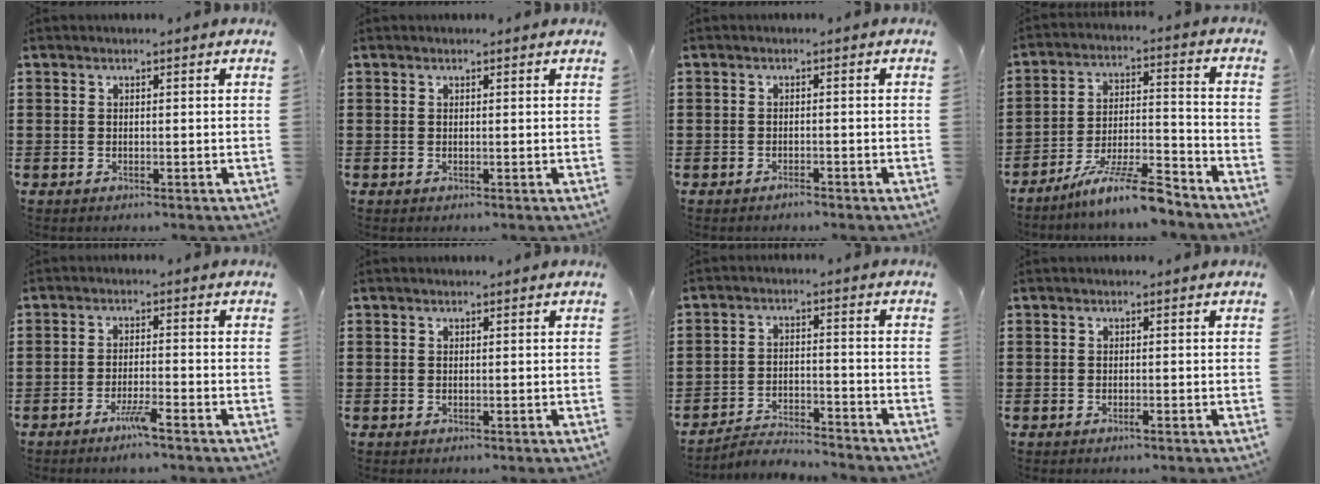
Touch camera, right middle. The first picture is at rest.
{"total": 0.0}
{"total": 0.8, "force": [-0.8, 0.1, 0.3], "torque": [-0.008, -0.003, -0.015]}
{"total": 9.8, "force": [-8.3, 0.3, 5.2], "torque": [-0.092, 0.009, -0.157]}
{"total": 3.6, "force": [-2.6, 0.0, 2.5], "torque": [-0.047, -0.002, -0.047]}
{"total": 0.0}
{"total": 3.8, "force": [-3.8, 0.2, 0.4], "torque": [-0.013, 0.006, -0.081]}
{"total": 0.6, "force": [-0.3, 0.0, 0.5], "torque": [-0.010, -0.002, -0.006]}